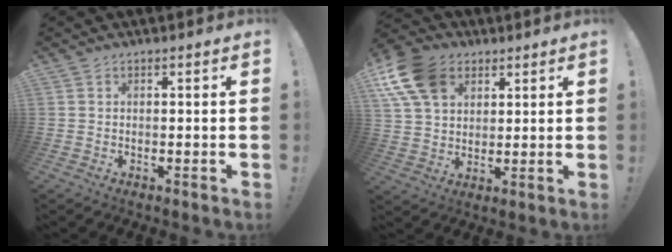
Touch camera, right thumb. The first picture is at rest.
{"total": 15.6, "force": [6.7, 11.1, 8.6], "torque": [-0.171, -0.025, 0.130]}